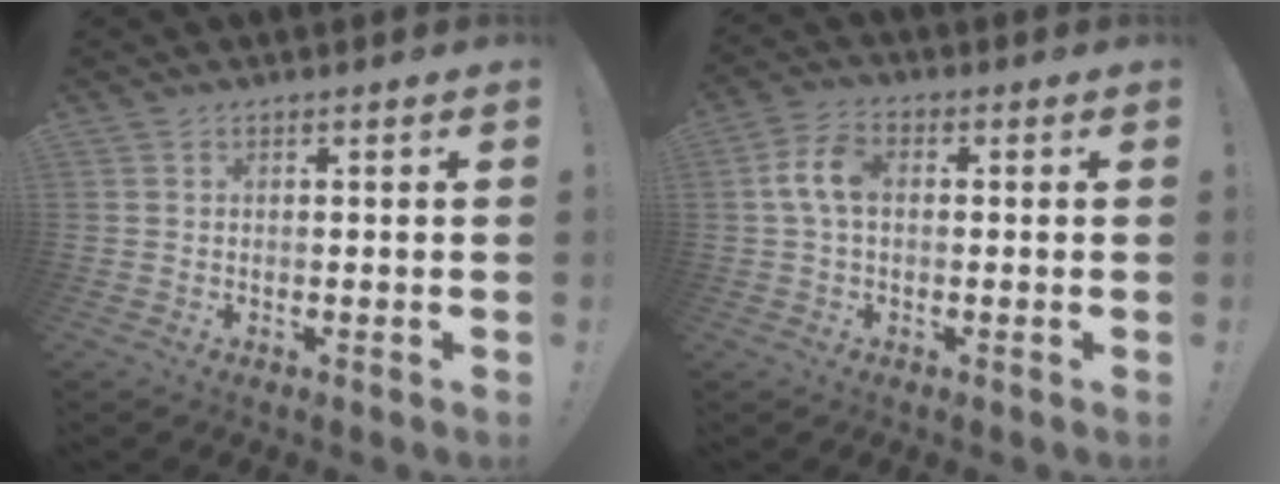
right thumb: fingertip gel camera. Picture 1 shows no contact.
{"total": 7.3, "force": [0.4, 4.4, 5.8], "torque": [-0.125, 0.016, 0.012]}